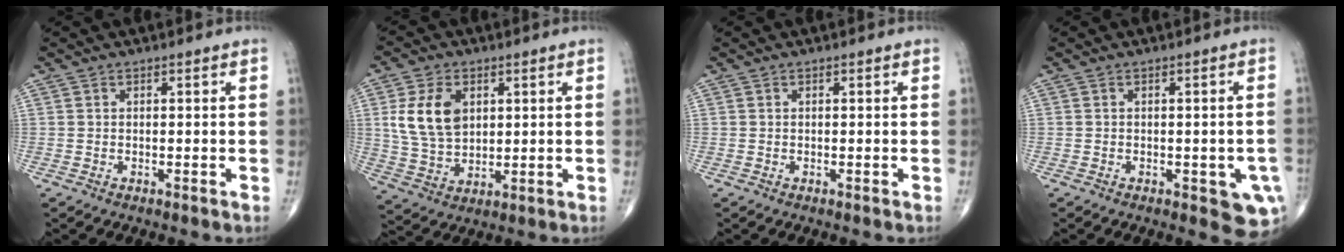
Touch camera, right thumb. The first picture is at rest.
{"total": 11.0, "force": [2.9, 7.3, 7.7], "torque": [-0.129, -0.009, 0.061]}
{"total": 0.0}
{"total": 6.6, "force": [-1.9, 2.7, 5.6], "torque": [-0.039, -0.003, -0.020]}